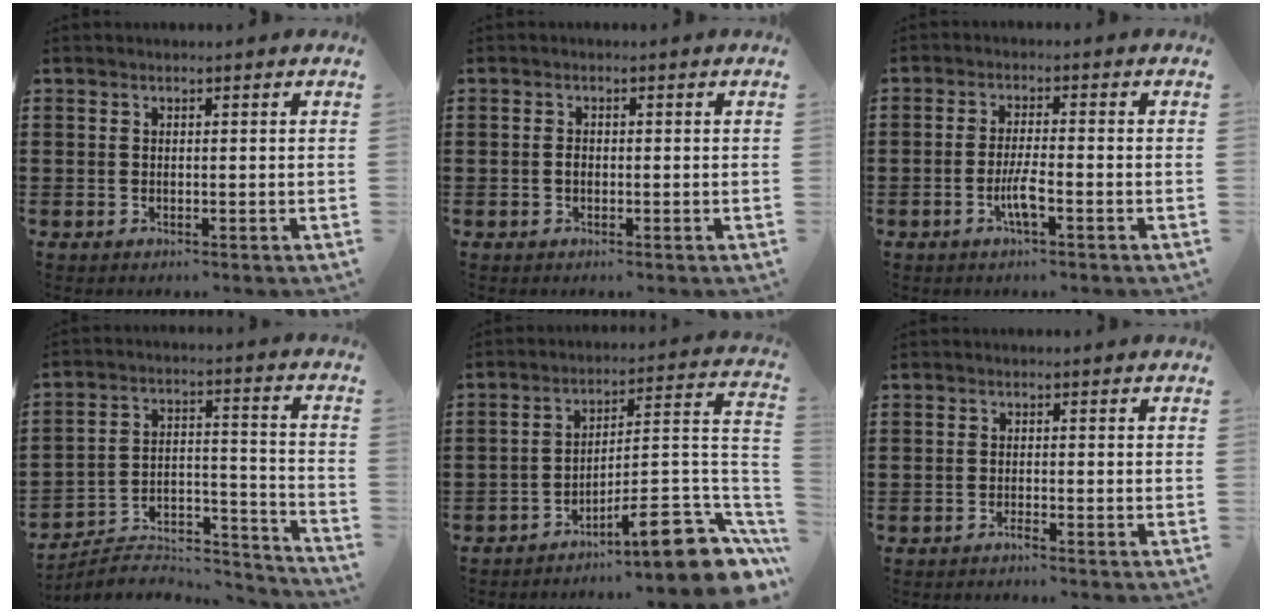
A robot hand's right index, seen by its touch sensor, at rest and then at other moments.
{"total": 1.0, "force": [-0.2, 0.6, 0.8], "torque": [-0.017, 0.001, -0.004]}
{"total": 4.0, "force": [-1.8, 0.4, 3.6], "torque": [-0.083, -0.010, -0.037]}
{"total": 6.1, "force": [-5.8, 1.7, 1.3], "torque": [-0.022, 0.007, -0.114]}
{"total": 10.4, "force": [-6.8, 2.4, 7.5], "torque": [-0.094, 0.003, -0.126]}
{"total": 0.8, "force": [-0.7, 0.0, 0.3], "torque": [-0.008, -0.003, -0.013]}